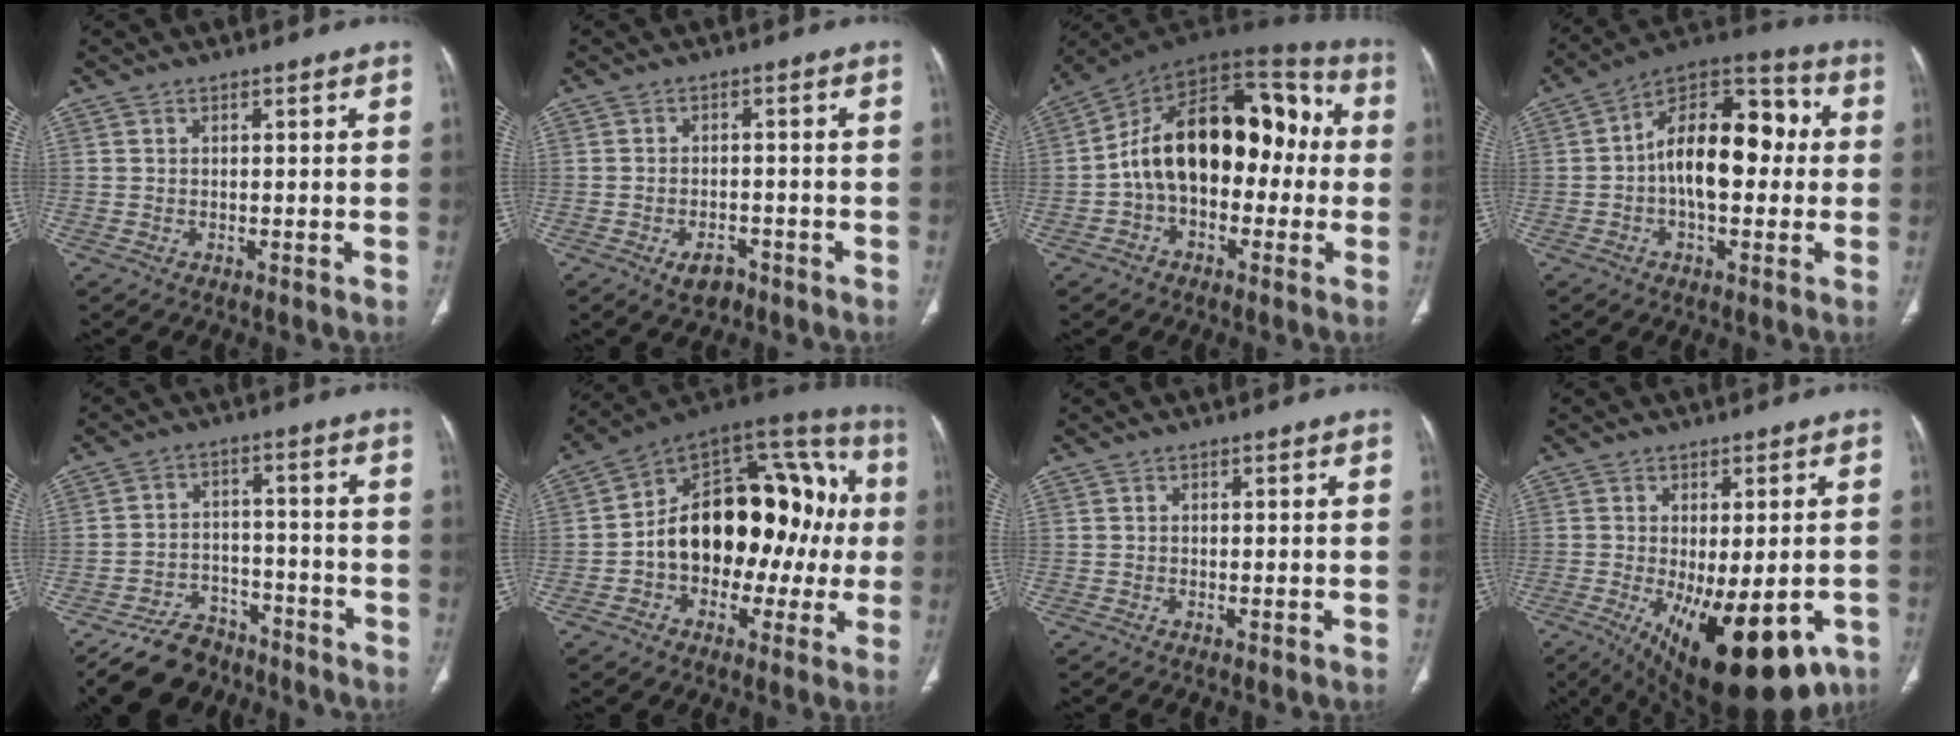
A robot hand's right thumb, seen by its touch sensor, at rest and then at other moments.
{"total": 4.0, "force": [-2.4, 2.3, 2.1], "torque": [-0.030, 0.012, -0.033]}
{"total": 21.0, "force": [-0.7, 12.8, 16.7], "torque": [-0.235, 0.065, -0.021]}
{"total": 17.2, "force": [0.3, 9.5, 14.3], "torque": [-0.201, 0.045, -0.005]}
{"total": 12.5, "force": [-10.1, 6.7, 3.0], "torque": [-0.039, 0.068, -0.161]}
{"total": 25.8, "force": [-0.5, 16.1, 20.2], "torque": [-0.269, 0.059, -0.006]}
{"total": 0.5, "force": [-0.2, 0.2, 0.5], "torque": [-0.013, -0.003, -0.003]}
{"total": 20.1, "force": [-8.8, 8.6, 16.0], "torque": [-0.196, -0.023, -0.108]}